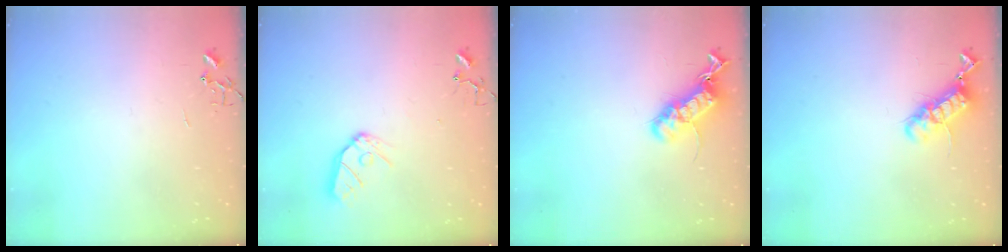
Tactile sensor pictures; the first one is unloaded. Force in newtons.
{"total": 9.7, "press": 9.7, "slide": 0.9}
{"total": 16.8, "press": 16.7, "slide": 0.8}
{"total": 12.7, "press": 12.6, "slide": 1.1}